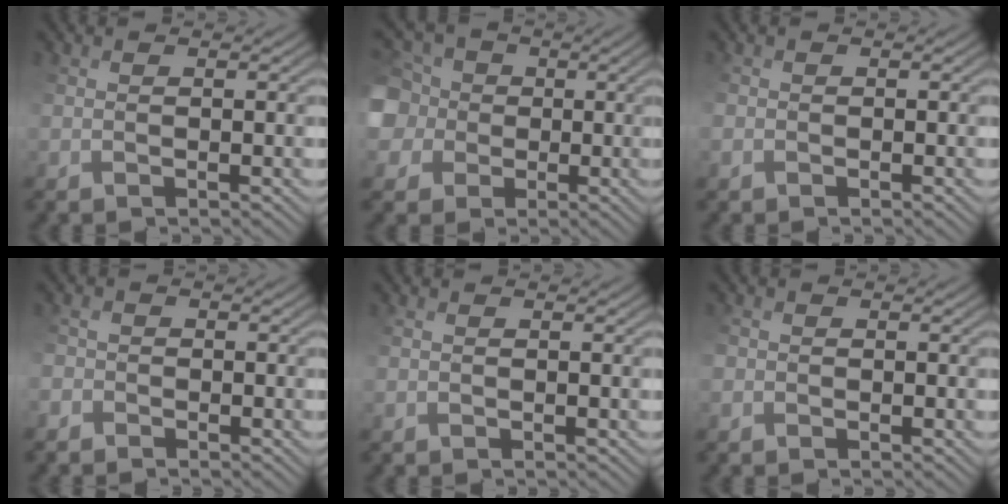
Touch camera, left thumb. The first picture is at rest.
{"total": 8.2, "force": [0.9, 7.6, 2.9], "torque": [-0.122, 0.000, 0.006]}
{"total": 0.7, "force": [-0.4, 0.5, -0.2], "torque": [0.005, 0.002, -0.005]}
{"total": 1.9, "force": [-1.5, 1.1, 0.1], "torque": [-0.002, 0.002, -0.033]}
{"total": 0.0}
{"total": 1.0, "force": [-0.5, 0.9, 0.1], "torque": [-0.003, 0.001, -0.009]}